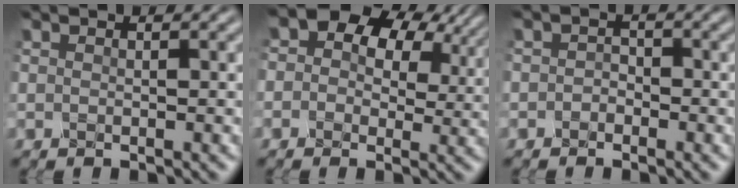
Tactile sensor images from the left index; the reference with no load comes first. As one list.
[{"total": 11.5, "force": [4.9, 8.0, 6.7], "torque": [-0.107, 0.039, 0.050]}, {"total": 1.2, "force": [-0.9, 0.8, 0.3], "torque": [-0.003, 0.000, -0.023]}]